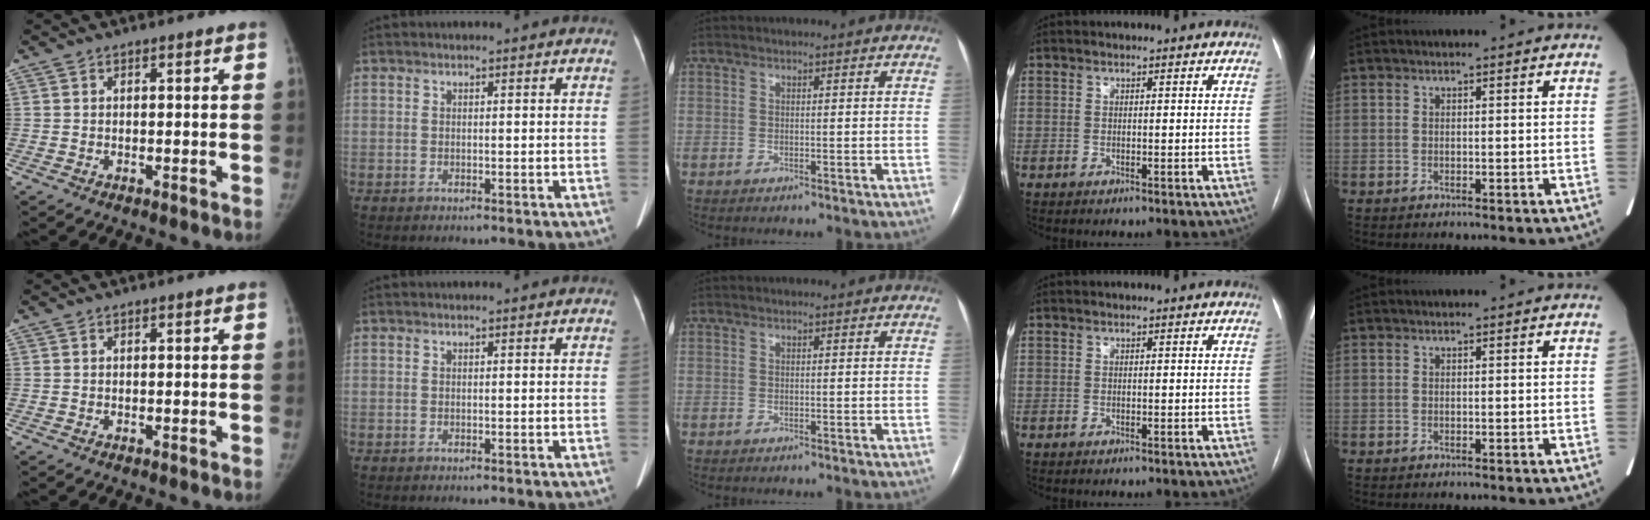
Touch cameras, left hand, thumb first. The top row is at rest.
{}